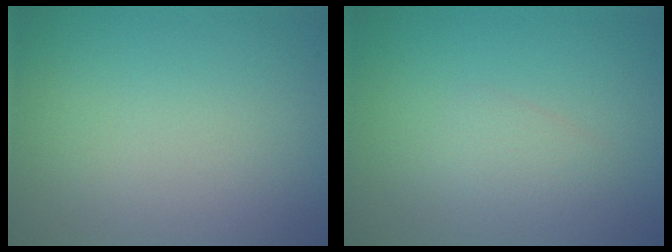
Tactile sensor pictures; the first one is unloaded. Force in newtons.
{"total": 1.4, "press": 1.4, "slide": 0.1}